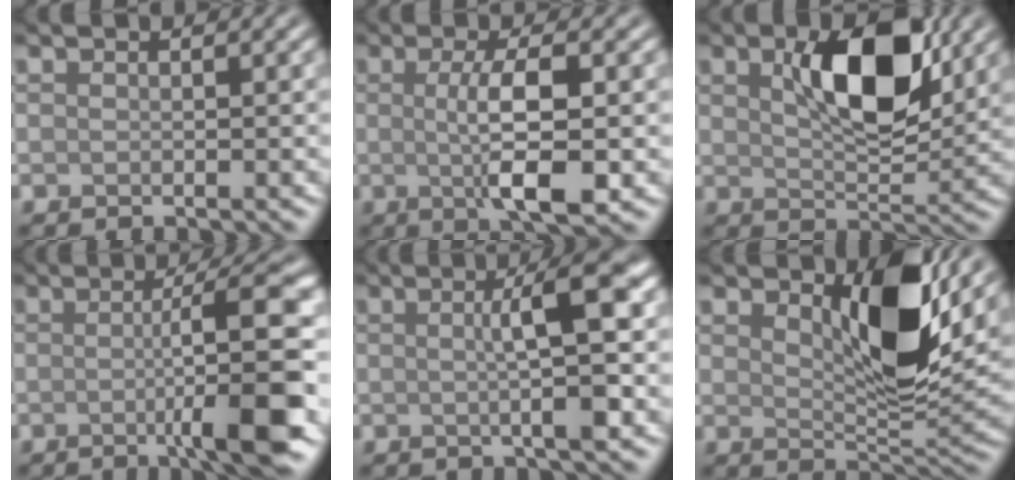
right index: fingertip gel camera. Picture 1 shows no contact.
{"total": 5.8, "force": [-0.3, 1.4, 5.6], "torque": [-0.097, -0.004, -0.004]}
{"total": 7.0, "force": [2.5, 3.1, 5.7], "torque": [-0.099, 0.002, 0.041]}
{"total": 8.3, "force": [-1.0, 1.2, 8.1], "torque": [-0.110, 0.004, -0.020]}
{"total": 5.7, "force": [0.4, 1.0, 5.6], "torque": [-0.077, 0.009, 0.002]}
{"total": 6.9, "force": [2.9, 2.6, 5.7], "torque": [-0.091, -0.007, 0.047]}